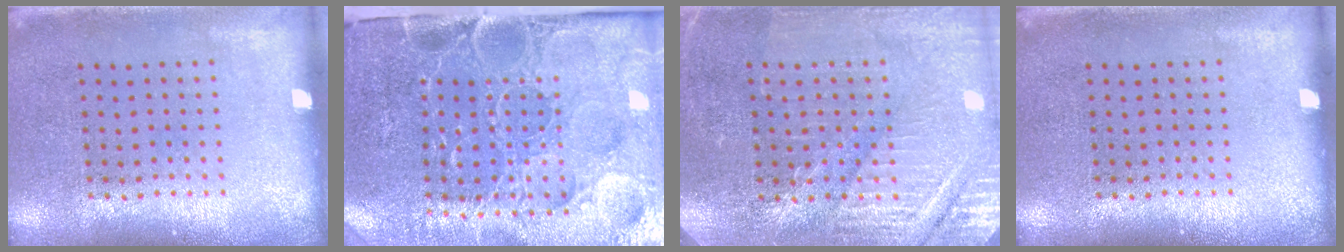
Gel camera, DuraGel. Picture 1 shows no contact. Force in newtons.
{"total": 5.2, "press": 4.2, "slide": 3.0}
{"total": 3.4, "press": 3.4, "slide": 0.7}
{"total": 0.0}